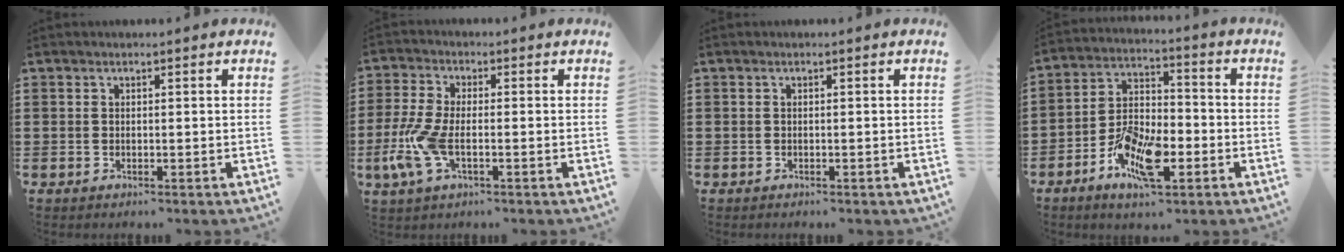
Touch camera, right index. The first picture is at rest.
{"total": 7.3, "force": [-2.1, 3.0, 6.3], "torque": [-0.154, -0.014, -0.042]}
{"total": 0.0}
{"total": 10.1, "force": [-4.9, 4.4, 7.6], "torque": [-0.159, 0.008, -0.088]}